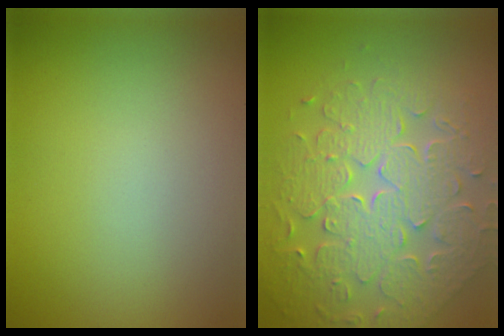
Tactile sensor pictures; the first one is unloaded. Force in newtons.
{"total": 9.3, "press": 6.7, "slide": 6.4}